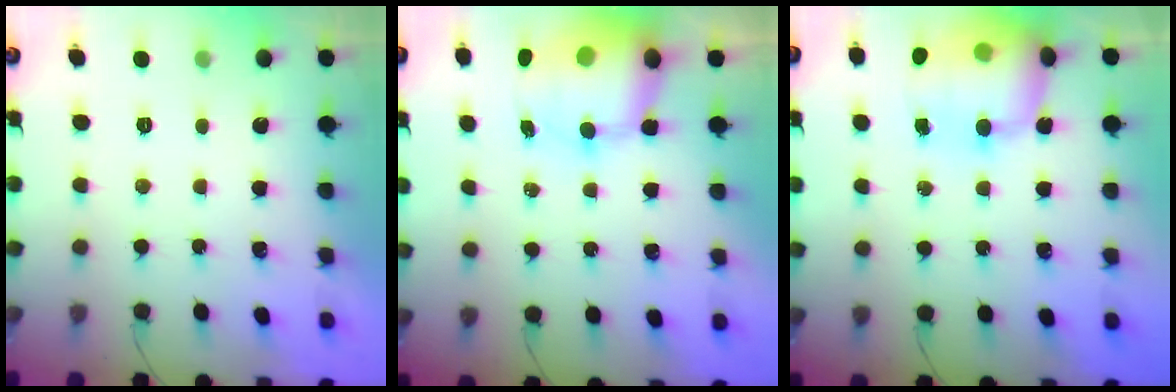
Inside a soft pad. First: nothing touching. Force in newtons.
{"total": 11.6, "press": 11.1, "slide": 3.4}
{"total": 16.7, "press": 16.2, "slide": 3.9}